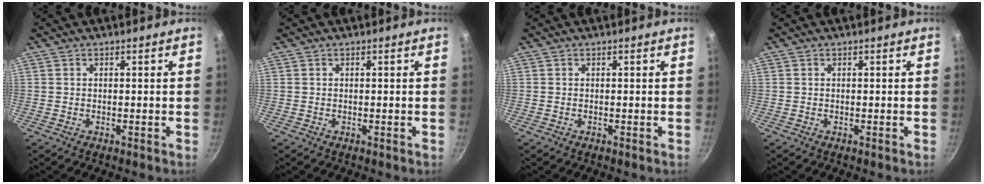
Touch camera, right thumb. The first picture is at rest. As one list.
[{"total": 0.0}, {"total": 0.0}, {"total": 0.0}]